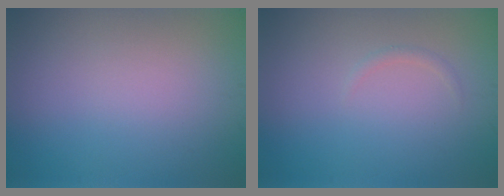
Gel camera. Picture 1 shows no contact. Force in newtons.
{"total": 0.6, "press": 0.6, "slide": 0.0}